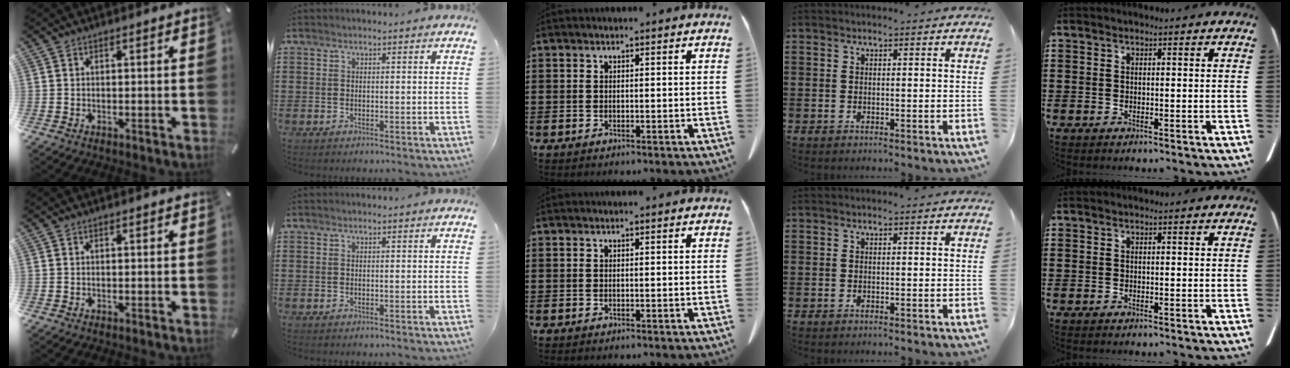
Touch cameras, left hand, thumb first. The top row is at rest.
{}